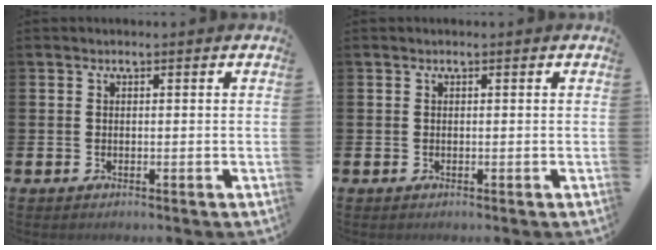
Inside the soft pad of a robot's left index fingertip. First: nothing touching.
{"total": 0.0}